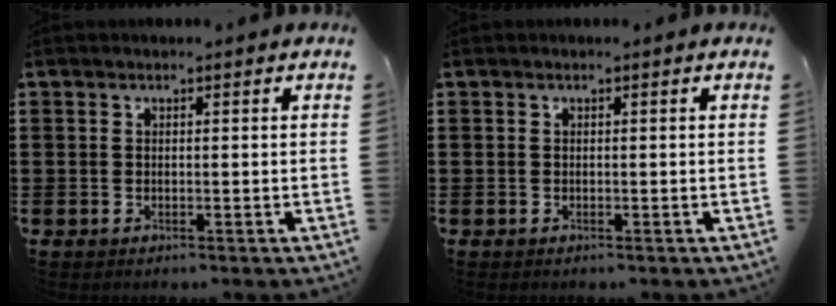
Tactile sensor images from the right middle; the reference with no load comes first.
{"total": 0.0}